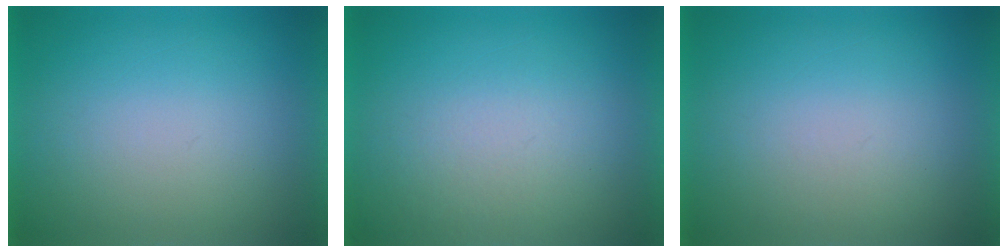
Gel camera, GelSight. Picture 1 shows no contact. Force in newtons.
{"total": 3.7}
{"total": 1.1}